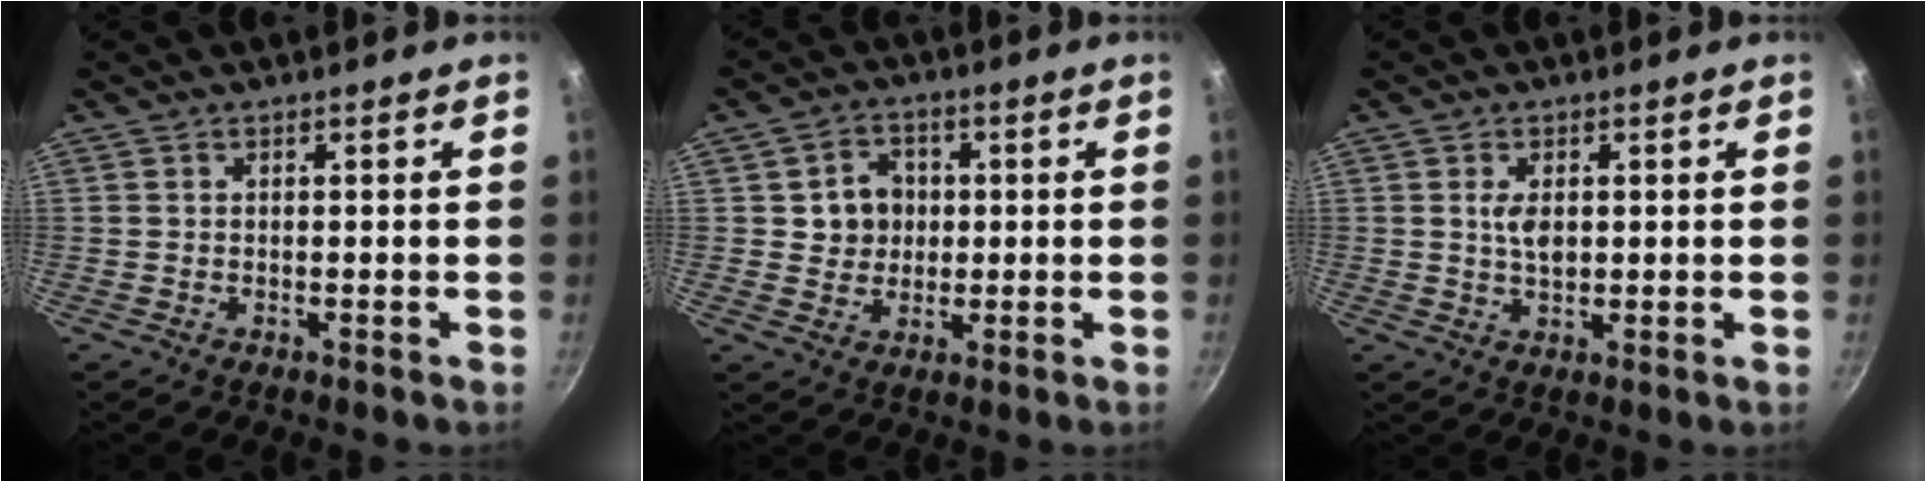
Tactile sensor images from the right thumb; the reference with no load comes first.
{"total": 6.7, "force": [1.1, 5.9, 3.0], "torque": [-0.016, 0.000, 0.018]}
{"total": 3.7, "force": [0.8, 2.0, 3.0], "torque": [-0.048, -0.007, 0.016]}